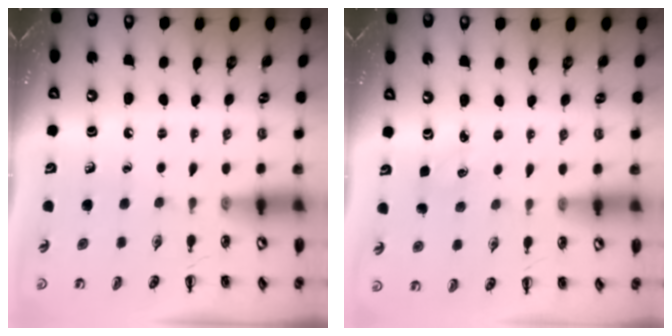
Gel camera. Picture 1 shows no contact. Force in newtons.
{"total": 1.4, "press": 1.3, "slide": 0.4}